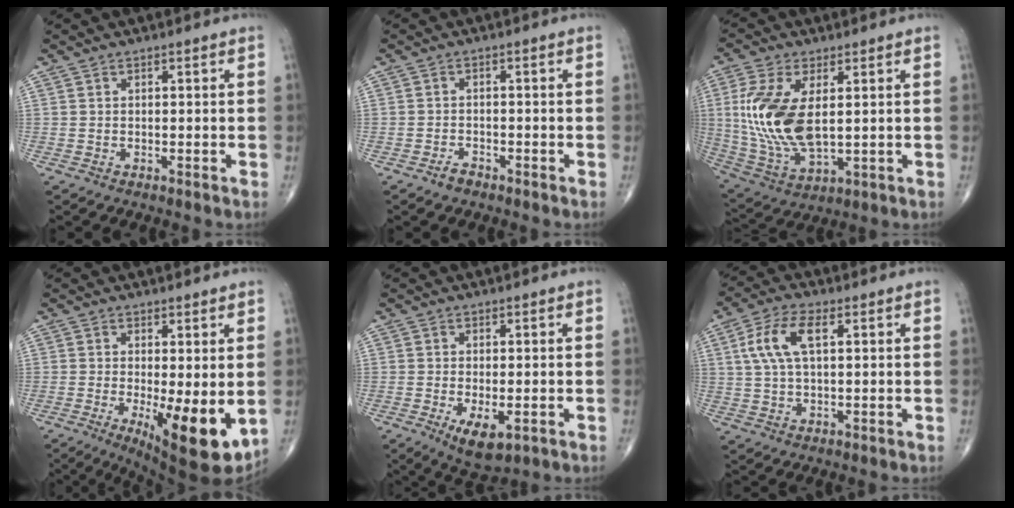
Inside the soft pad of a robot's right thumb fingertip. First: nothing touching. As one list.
[{"total": 1.9, "force": [-1.4, 1.0, 0.6], "torque": [-0.013, 0.005, -0.026]}, {"total": 15.8, "force": [2.0, 7.8, 13.6], "torque": [-0.292, -0.014, 0.053]}, {"total": 12.3, "force": [-2.2, 3.8, 11.5], "torque": [-0.167, -0.029, -0.022]}, {"total": 6.2, "force": [-2.1, 2.7, 5.2], "torque": [-0.086, -0.013, -0.026]}, {"total": 8.4, "force": [2.3, 3.8, 7.1], "torque": [-0.156, 0.013, 0.044]}]